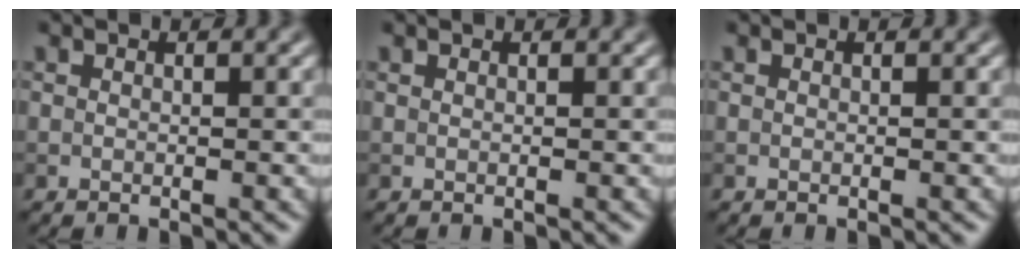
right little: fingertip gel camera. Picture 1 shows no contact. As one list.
[{"total": 0.0}, {"total": 0.0}]